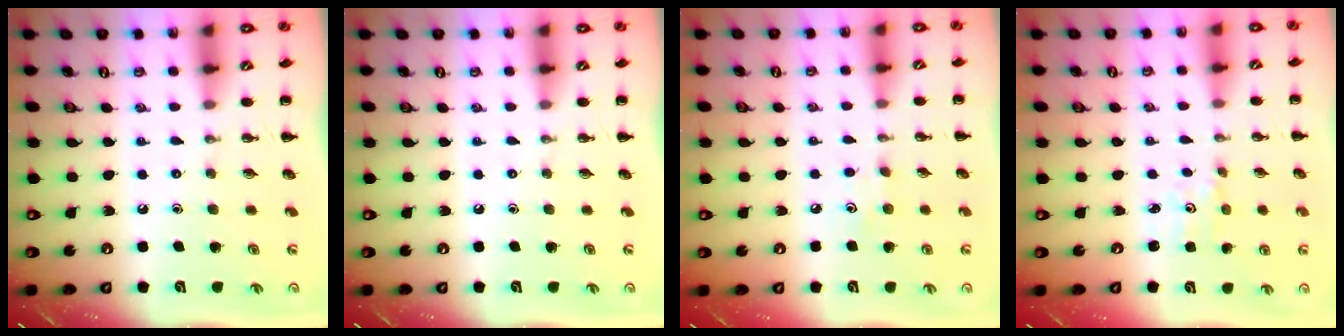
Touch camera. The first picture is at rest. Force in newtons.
{"total": 0.0}
{"total": 3.3, "press": 3.2, "slide": 0.6}
{"total": 1.5, "press": 1.4, "slide": 0.5}